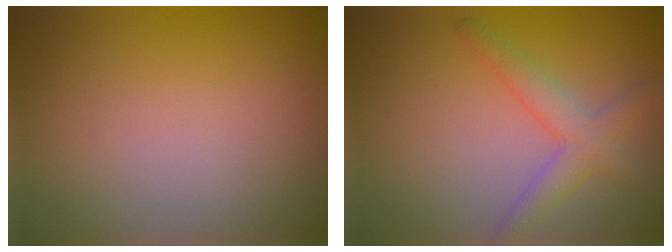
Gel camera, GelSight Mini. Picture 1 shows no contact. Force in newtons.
{"total": 3.1, "press": 3.1, "slide": 0.2}